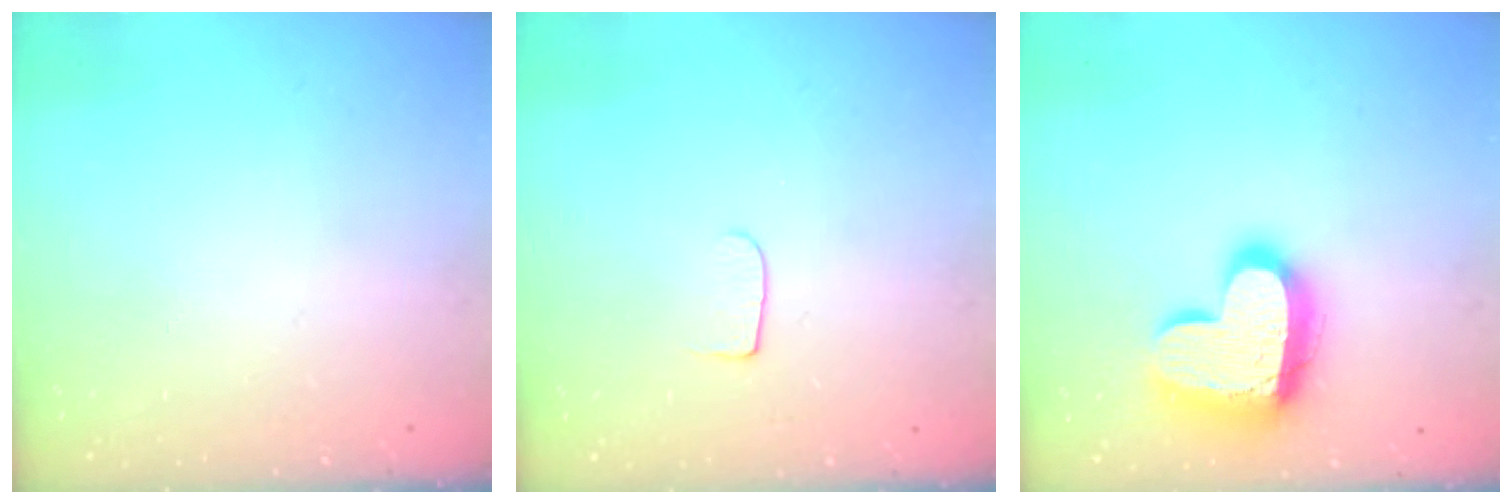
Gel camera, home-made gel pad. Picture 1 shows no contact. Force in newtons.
{"total": 5.3, "press": 5.2, "slide": 0.6}
{"total": 18.4, "press": 18.3, "slide": 1.7}